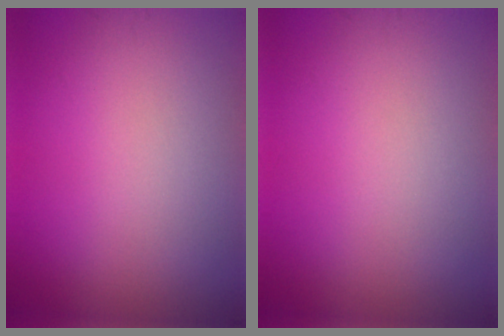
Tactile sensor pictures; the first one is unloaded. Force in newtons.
{"total": 0.0}